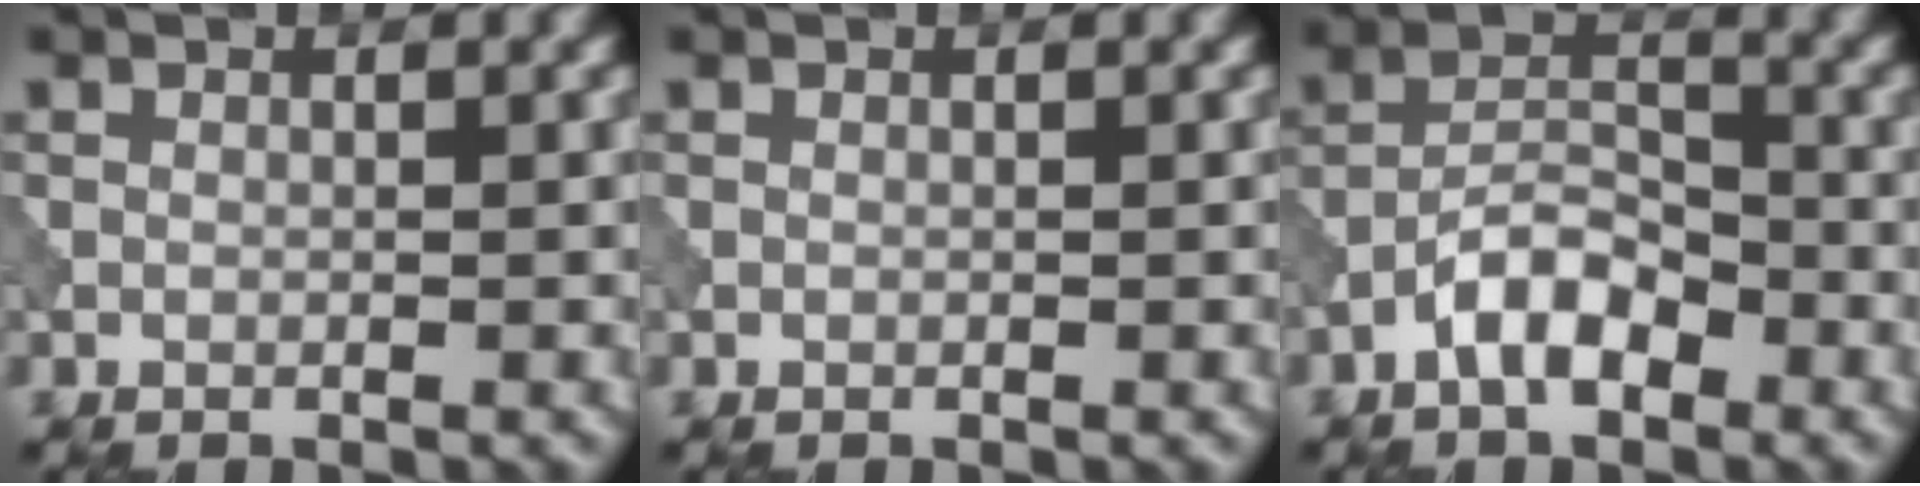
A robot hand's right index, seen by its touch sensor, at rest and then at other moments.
{"total": 0.0}
{"total": 4.5, "force": [-2.7, 2.0, 3.0], "torque": [-0.046, 0.012, -0.054]}